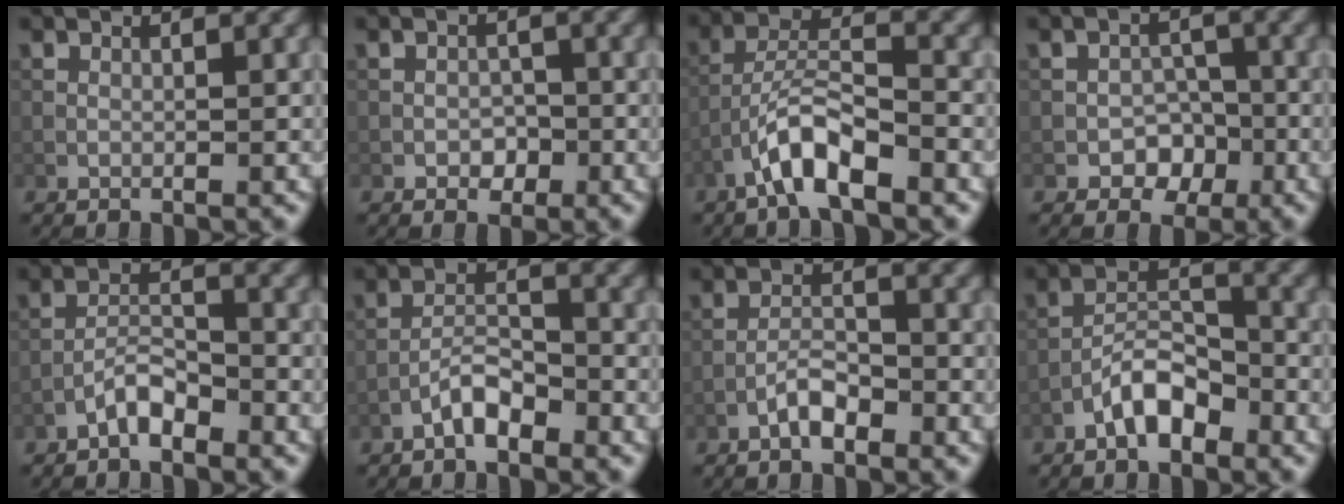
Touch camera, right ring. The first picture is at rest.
{"total": 1.7, "force": [-0.7, 1.3, 0.9], "torque": [-0.009, 0.000, -0.014]}
{"total": 5.2, "force": [-3.2, 1.4, 3.9], "torque": [-0.067, 0.015, -0.061]}
{"total": 3.2, "force": [-1.6, 2.5, 1.4], "torque": [-0.009, 0.009, -0.023]}
{"total": 2.6, "force": [-2.0, 0.8, 1.5], "torque": [-0.026, 0.011, -0.043]}
{"total": 2.9, "force": [-2.1, 1.0, 1.8], "torque": [-0.030, 0.011, -0.043]}
{"total": 2.5, "force": [-1.7, 0.8, 1.6], "torque": [-0.029, 0.008, -0.034]}
{"total": 4.2, "force": [-2.7, 1.7, 2.7], "torque": [-0.042, 0.015, -0.055]}